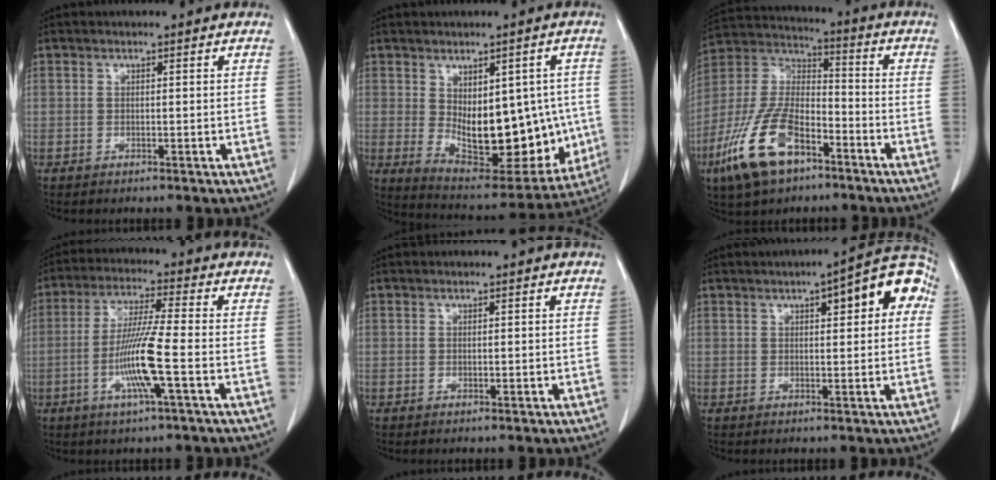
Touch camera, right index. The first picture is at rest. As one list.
[{"total": 17.6, "force": [-1.3, 9.0, 15.0], "torque": [-0.221, -0.003, 0.013]}, {"total": 15.8, "force": [-8.5, 7.3, 11.1], "torque": [-0.240, 0.002, -0.156]}, {"total": 9.8, "force": [-2.7, -0.5, 9.4], "torque": [-0.189, -0.009, -0.054]}, {"total": 0.0}, {"total": 9.8, "force": [3.1, 2.4, 9.0], "torque": [-0.110, 0.032, 0.032]}]